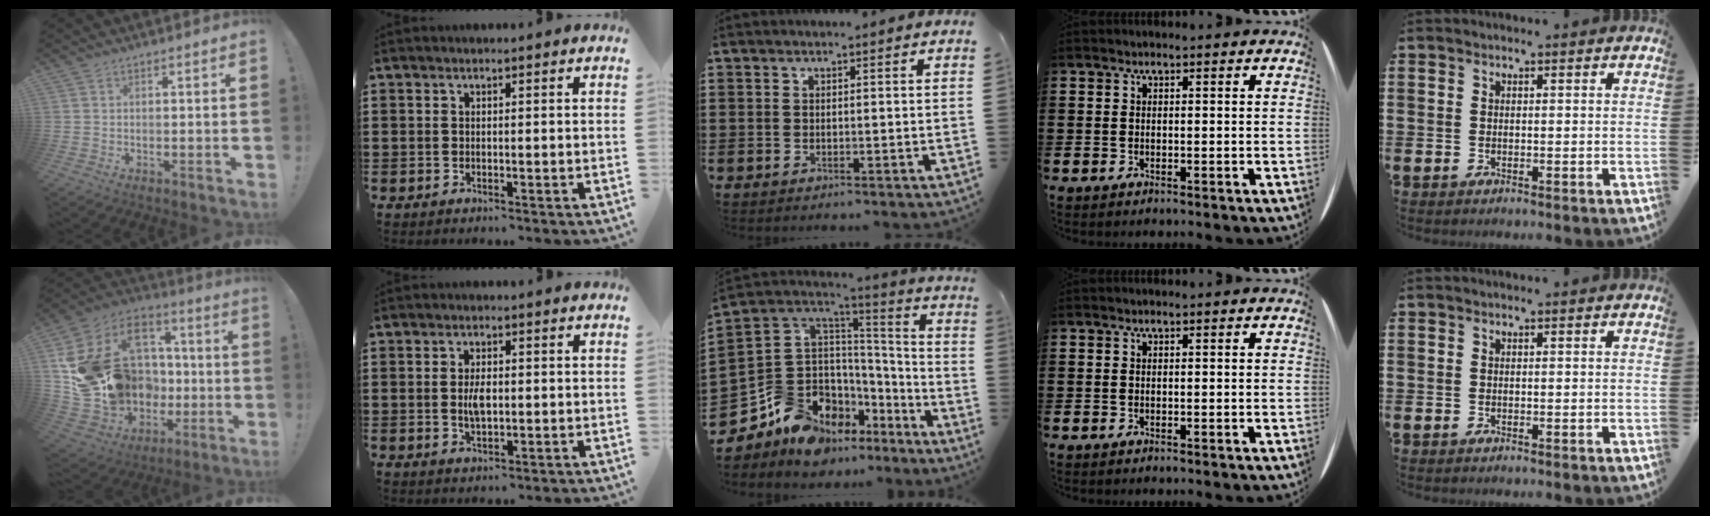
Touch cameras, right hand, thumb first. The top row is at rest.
{"thumb": {"total": 25.3, "force": [1.0, 21.3, 13.7], "torque": [-0.244, 0.005, 0.087]}, "index": {"total": 3.6, "force": [0.0, 1.6, 3.2], "torque": [-0.062, 0.004, -0.001]}, "middle": {"total": 10.6, "force": [-7.7, 6.7, 2.7], "torque": [-0.096, -0.004, -0.150]}}